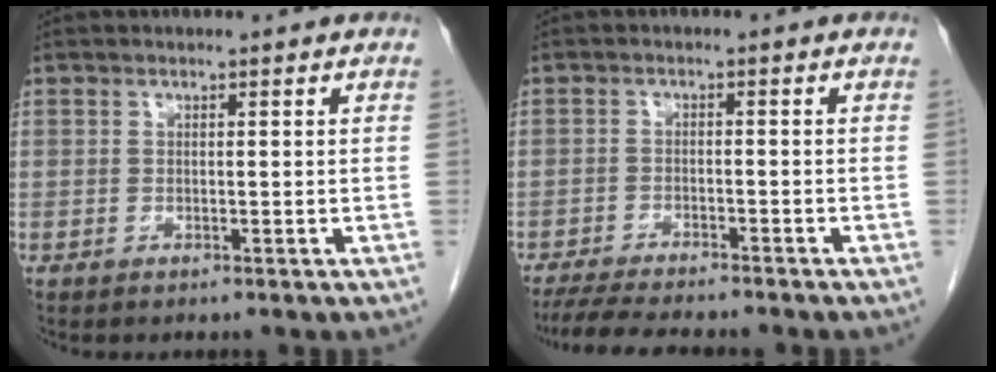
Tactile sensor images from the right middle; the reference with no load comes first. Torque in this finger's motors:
{"motor_torque": [1.08, -1.06, 0.08, 0.05]}